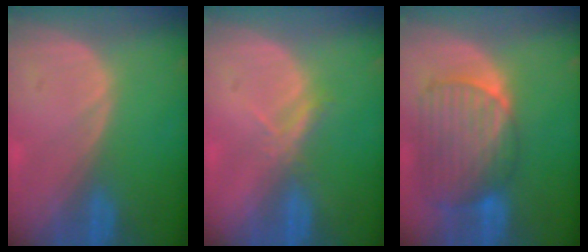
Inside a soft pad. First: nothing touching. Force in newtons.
{"total": 2.3, "press": 2.1, "slide": 0.9}
{"total": 10.4, "press": 8.9, "slide": 5.5}